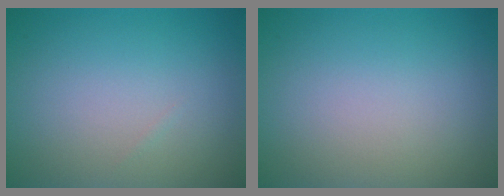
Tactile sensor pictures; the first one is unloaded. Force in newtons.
{"total": 0.0}